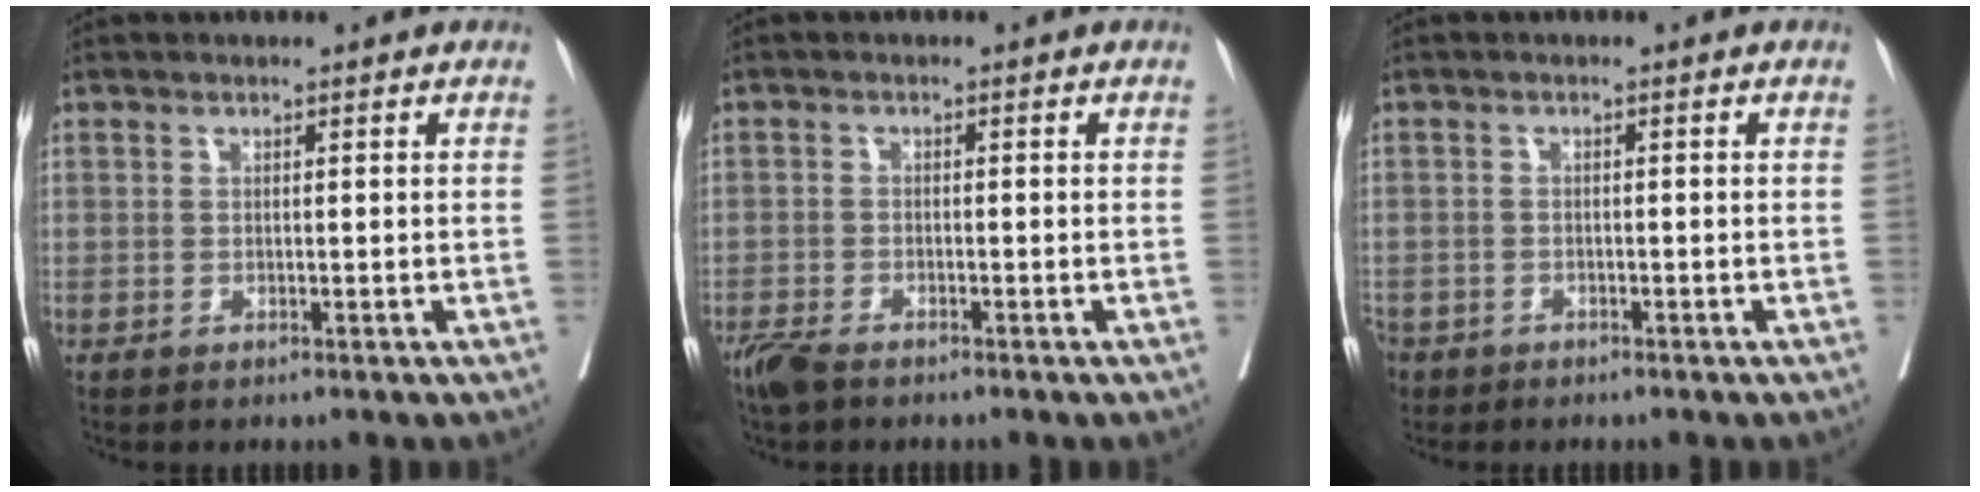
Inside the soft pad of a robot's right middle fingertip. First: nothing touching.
{"total": 3.6, "force": [-3.0, 0.9, 1.9], "torque": [-0.038, -0.008, -0.054]}
{"total": 4.8, "force": [-3.4, 3.0, 1.5], "torque": [-0.043, -0.004, -0.061]}